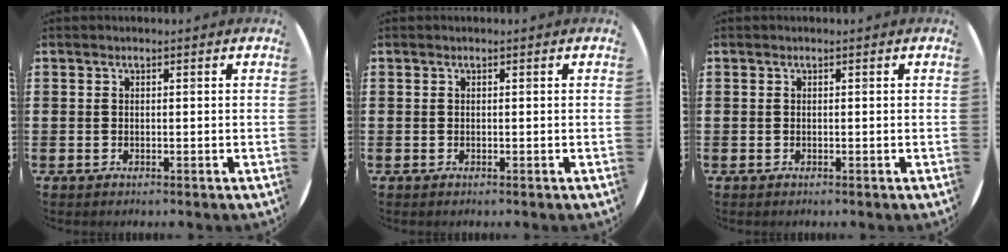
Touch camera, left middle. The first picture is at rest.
{"total": 0.0}
{"total": 0.0}